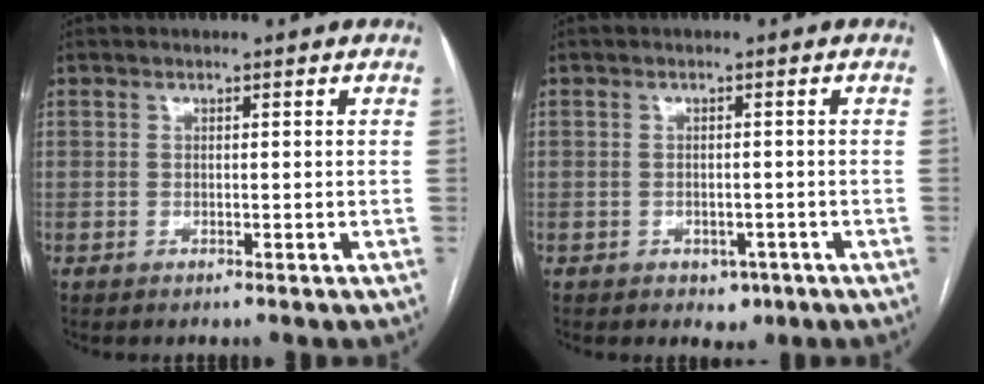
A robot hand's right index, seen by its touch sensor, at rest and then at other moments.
{"total": 2.6, "force": [-1.3, 1.9, 1.1], "torque": [-0.007, 0.004, -0.009]}